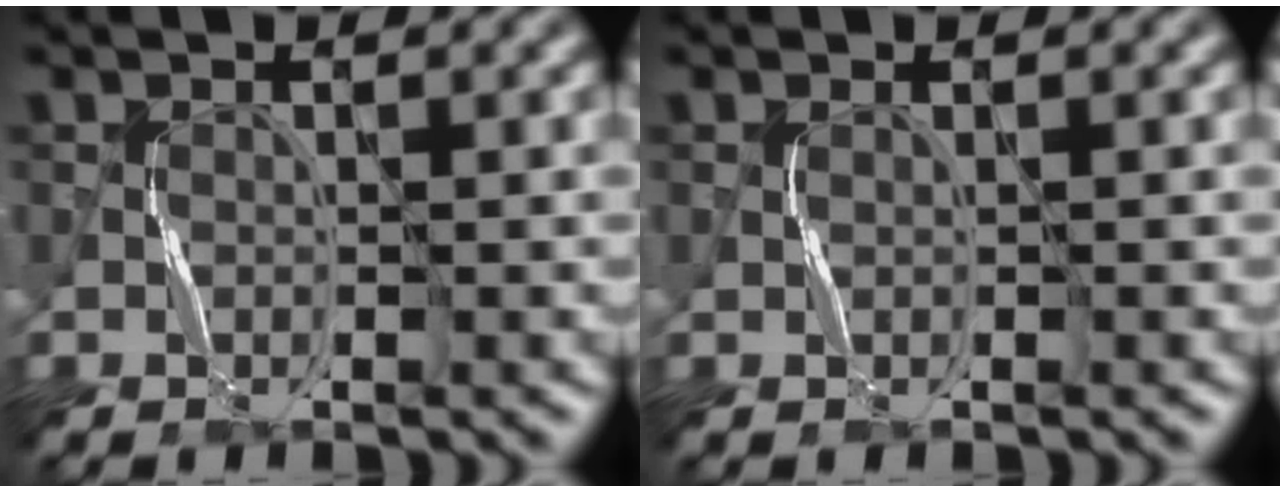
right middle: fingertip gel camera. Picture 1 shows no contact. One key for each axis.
{"total": 0.0}